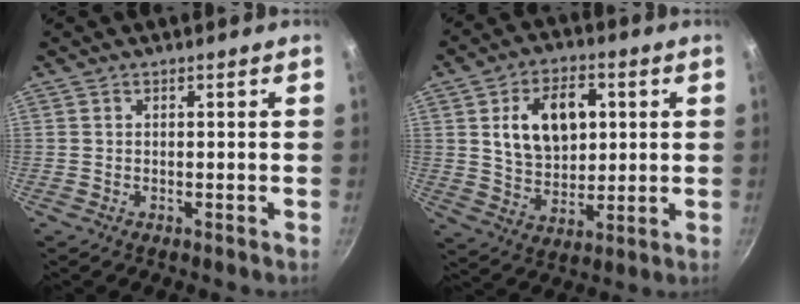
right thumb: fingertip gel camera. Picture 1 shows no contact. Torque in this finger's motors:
{"motor_torque": [0.20, 0.23, 0.21, -0.14, 0.31]}